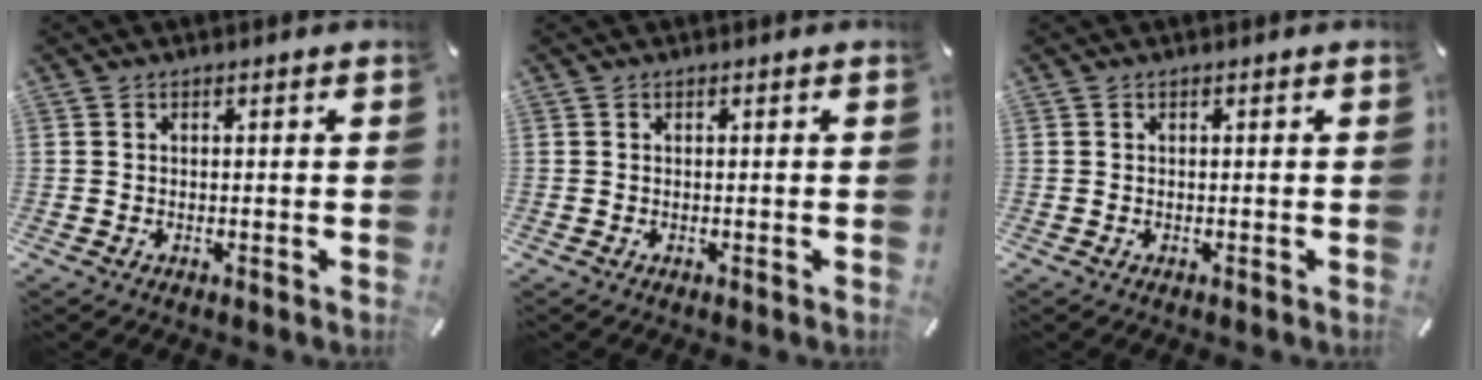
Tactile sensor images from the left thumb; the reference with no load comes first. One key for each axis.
{"total": 0.0}
{"total": 0.0}